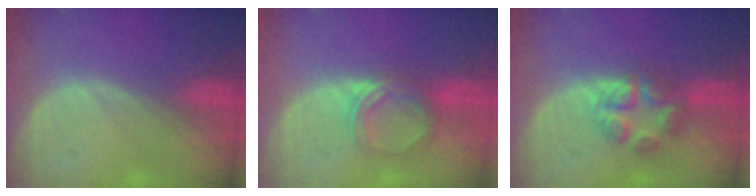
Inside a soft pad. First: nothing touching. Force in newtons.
{"total": 5.0, "press": 4.6, "slide": 1.9}
{"total": 5.7, "press": 5.5, "slide": 1.2}